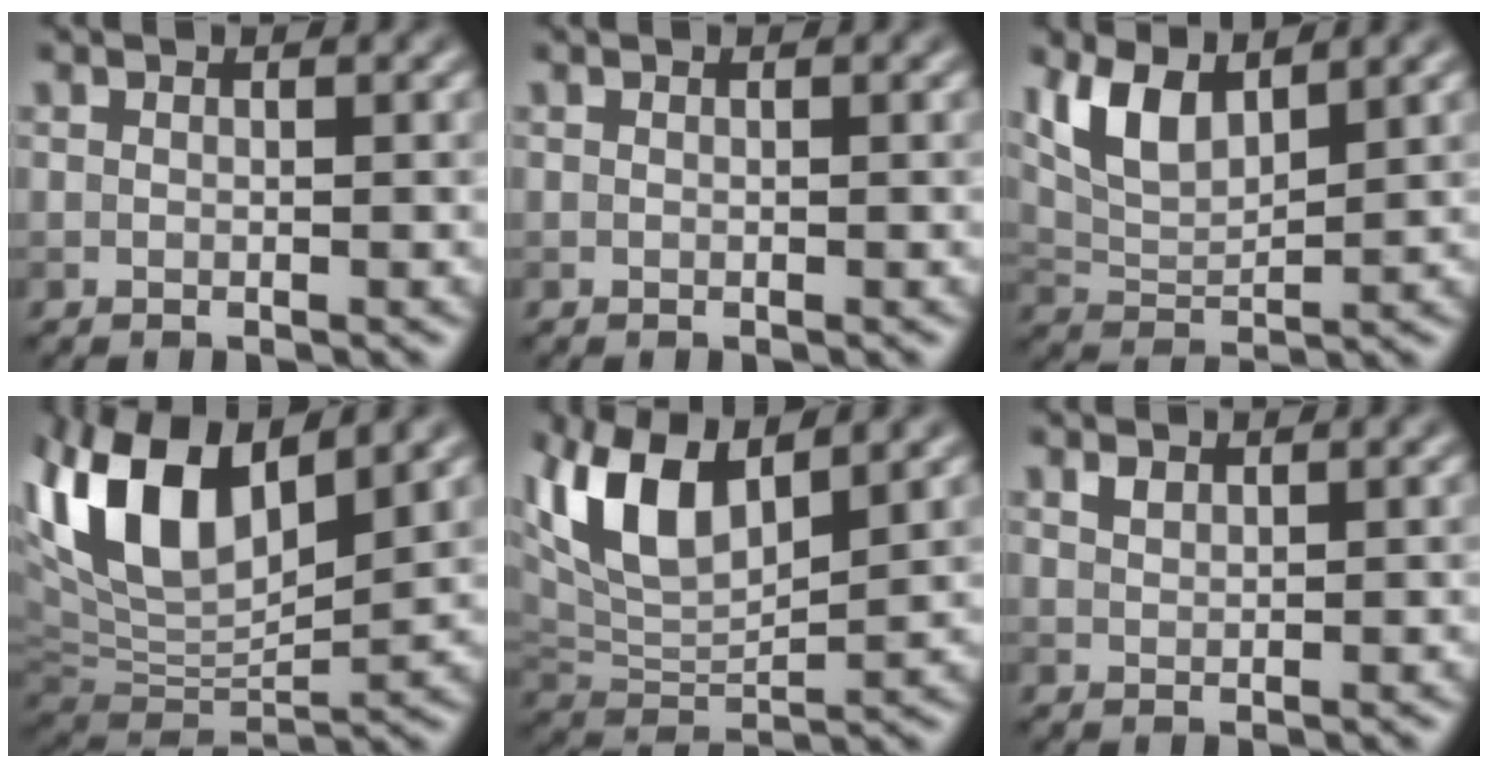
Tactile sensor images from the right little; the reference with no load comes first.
{"total": 0.0}
{"total": 5.1, "force": [3.1, 2.1, 3.4], "torque": [-0.079, -0.003, 0.063]}
{"total": 11.1, "force": [4.8, 5.1, 8.5], "torque": [-0.179, 0.015, 0.088]}
{"total": 8.4, "force": [4.4, 3.6, 6.2], "torque": [-0.133, 0.014, 0.080]}
{"total": 0.9, "force": [0.7, 0.4, 0.4], "torque": [-0.010, 0.001, 0.017]}